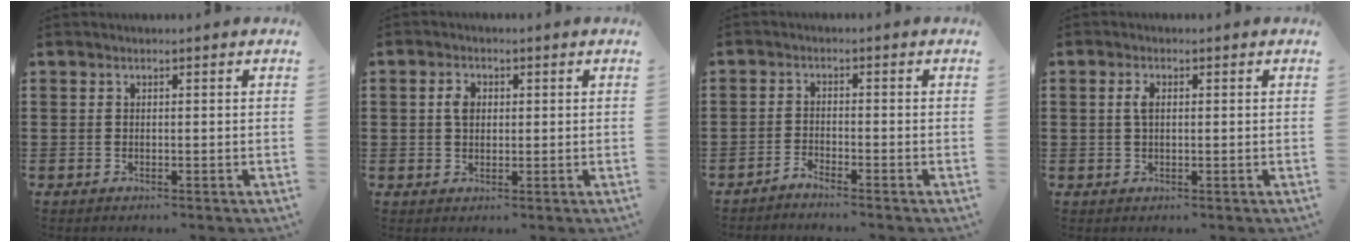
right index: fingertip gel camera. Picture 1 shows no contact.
{"total": 1.2, "force": [0.0, 1.2, 0.4], "torque": [-0.010, 0.007, 0.000]}
{"total": 2.0, "force": [-1.9, -0.3, 0.1], "torque": [-0.006, 0.003, -0.040]}
{"total": 2.0, "force": [0.4, 0.9, 1.7], "torque": [-0.037, 0.007, 0.004]}